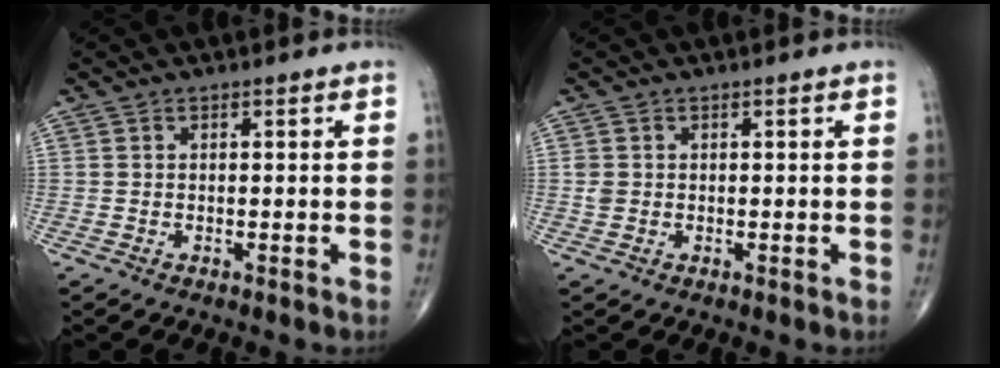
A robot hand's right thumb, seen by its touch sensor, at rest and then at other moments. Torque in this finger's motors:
{"motor_torque": [0.26, 0.62, 0.38, 0.19, 0.01]}